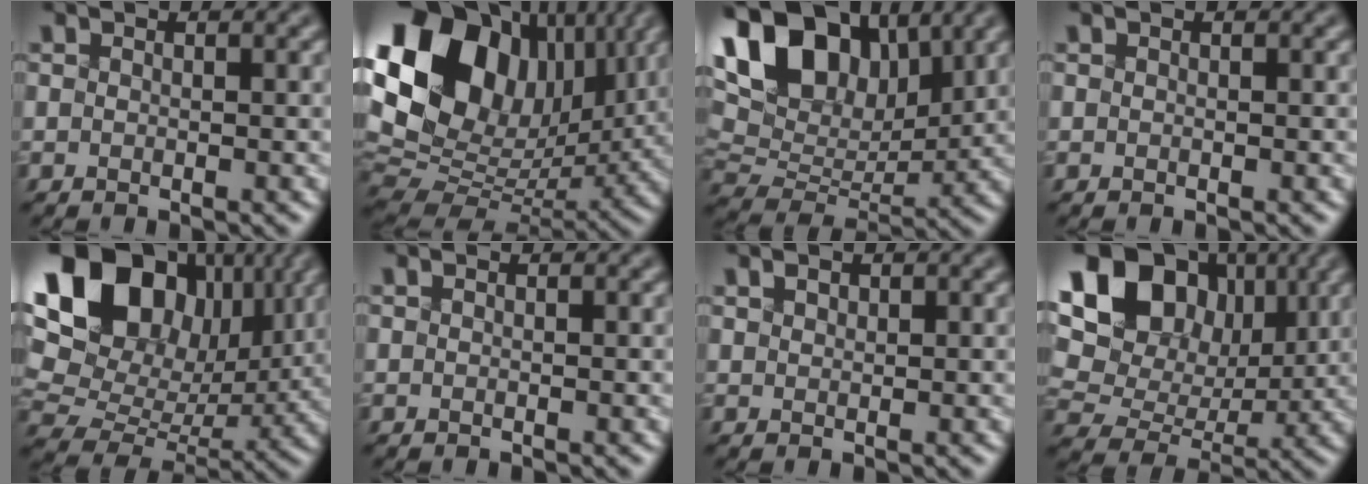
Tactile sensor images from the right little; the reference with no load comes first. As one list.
[{"total": 17.7, "force": [5.6, 11.8, 12.0], "torque": [-0.274, 0.026, 0.102]}, {"total": 14.5, "force": [6.9, 8.4, 9.7], "torque": [-0.193, 0.039, 0.114]}, {"total": 0.0}, {"total": 19.0, "force": [6.9, 13.6, 11.4], "torque": [-0.248, 0.050, 0.135]}, {"total": 0.0}, {"total": 1.7, "force": [1.2, 0.9, 0.8], "torque": [-0.029, 0.010, 0.026]}, {"total": 16.5, "force": [6.4, 12.2, 9.1], "torque": [-0.220, 0.059, 0.125]}]